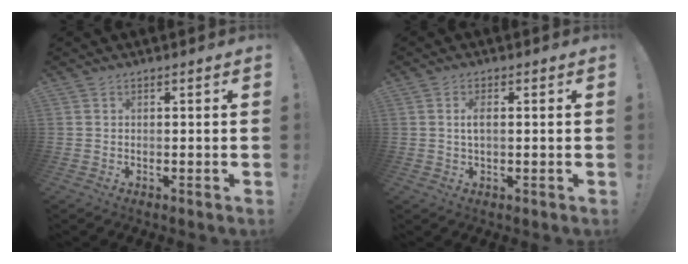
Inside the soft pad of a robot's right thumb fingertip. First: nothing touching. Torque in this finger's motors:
{"motor_torque": [0.00, -0.05, 0.39, -0.10, 0.15]}